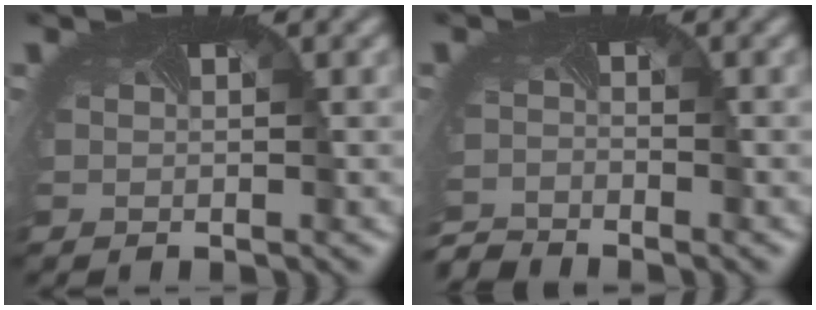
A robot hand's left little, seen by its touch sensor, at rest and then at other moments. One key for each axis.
{"total": 2.9, "fx": -2.8, "fy": -0.2, "fz": -0.5, "tx": -0.003, "ty": -0.021, "tz": -0.061}